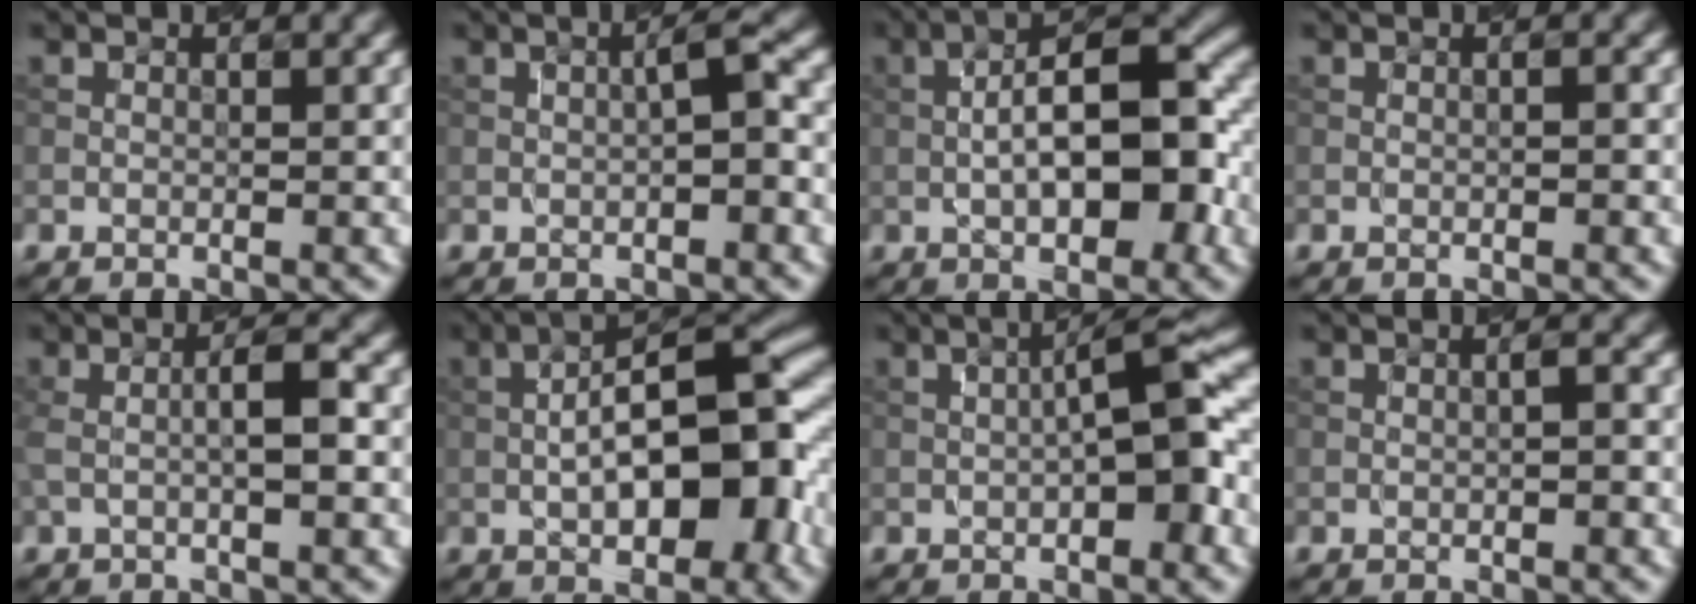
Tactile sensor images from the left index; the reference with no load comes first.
{"total": 2.7, "force": [0.1, 0.4, 2.6], "torque": [-0.043, 0.008, 0.000]}
{"total": 10.0, "force": [-0.5, 3.5, 9.4], "torque": [-0.136, 0.020, -0.013]}
{"total": 1.0, "force": [0.1, 0.3, 0.9], "torque": [-0.010, -0.002, -0.004]}
{"total": 3.7, "force": [0.2, 0.7, 3.6], "torque": [-0.060, 0.008, 0.002]}
{"total": 12.2, "force": [-0.9, 4.5, 11.3], "torque": [-0.165, 0.020, -0.020]}
{"total": 6.5, "force": [-0.1, 1.5, 6.3], "torque": [-0.094, 0.011, -0.004]}
{"total": 1.3, "force": [0.1, 0.3, 1.3], "torque": [-0.010, -0.004, 0.002]}